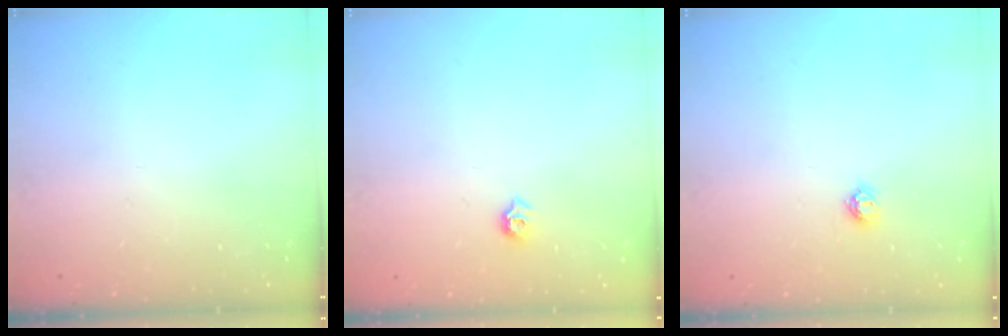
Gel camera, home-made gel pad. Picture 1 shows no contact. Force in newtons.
{"total": 5.8, "press": 5.8, "slide": 0.8}
{"total": 4.6, "press": 4.6, "slide": 0.5}